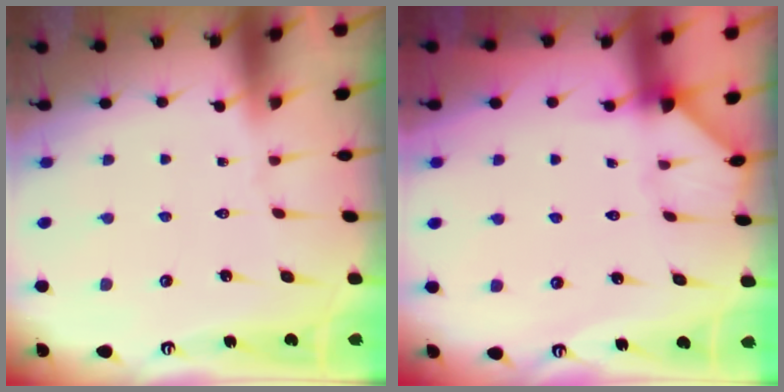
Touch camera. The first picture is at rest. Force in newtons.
{"total": 2.8, "press": 2.8, "slide": 0.2}